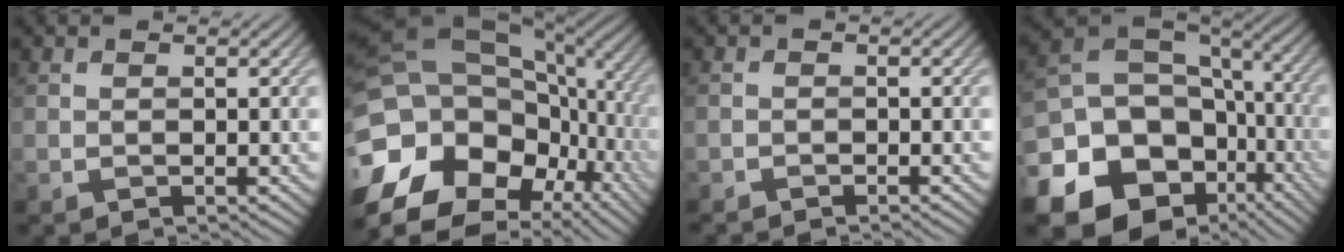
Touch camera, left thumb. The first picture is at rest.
{"total": 18.1, "force": [-5.5, 12.8, 11.5], "torque": [-0.272, 0.005, -0.067]}
{"total": 1.3, "force": [-1.2, 0.3, 0.1], "torque": [-0.001, -0.002, -0.024]}
{"total": 22.3, "force": [-8.5, 17.6, 10.8], "torque": [-0.242, -0.043, -0.121]}